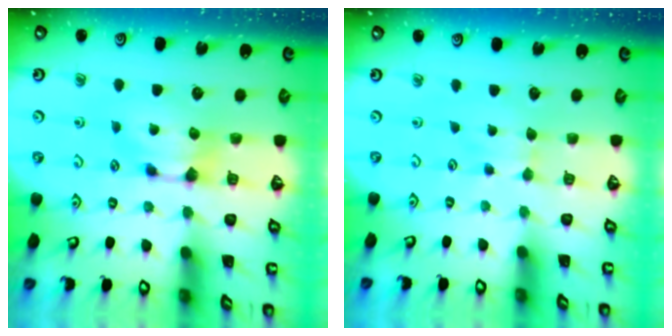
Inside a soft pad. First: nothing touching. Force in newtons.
{"total": 2.5, "press": 2.4, "slide": 0.4}